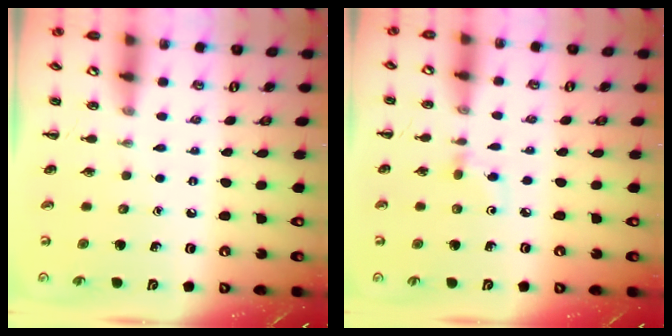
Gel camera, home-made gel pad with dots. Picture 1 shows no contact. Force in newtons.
{"total": 2.9, "press": 2.6, "slide": 1.2}